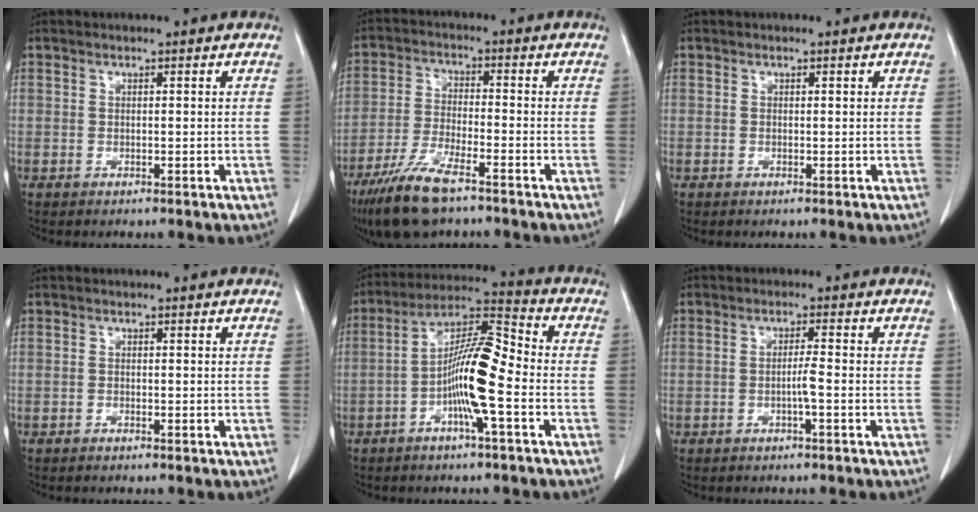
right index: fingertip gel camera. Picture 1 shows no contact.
{"total": 10.4, "force": [-7.2, 2.2, 7.2], "torque": [-0.149, -0.024, -0.134]}
{"total": 0.0}
{"total": 0.0}
{"total": 11.1, "force": [-3.0, 1.1, 10.6], "torque": [-0.198, 0.018, -0.060]}
{"total": 2.2, "force": [-0.8, -0.3, 2.1], "torque": [-0.036, 0.001, -0.015]}